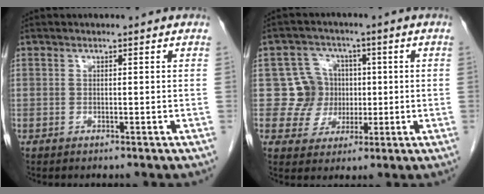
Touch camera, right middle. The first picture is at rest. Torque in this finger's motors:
{"motor_torque": [0.17, 0.06, -0.07, -0.07]}